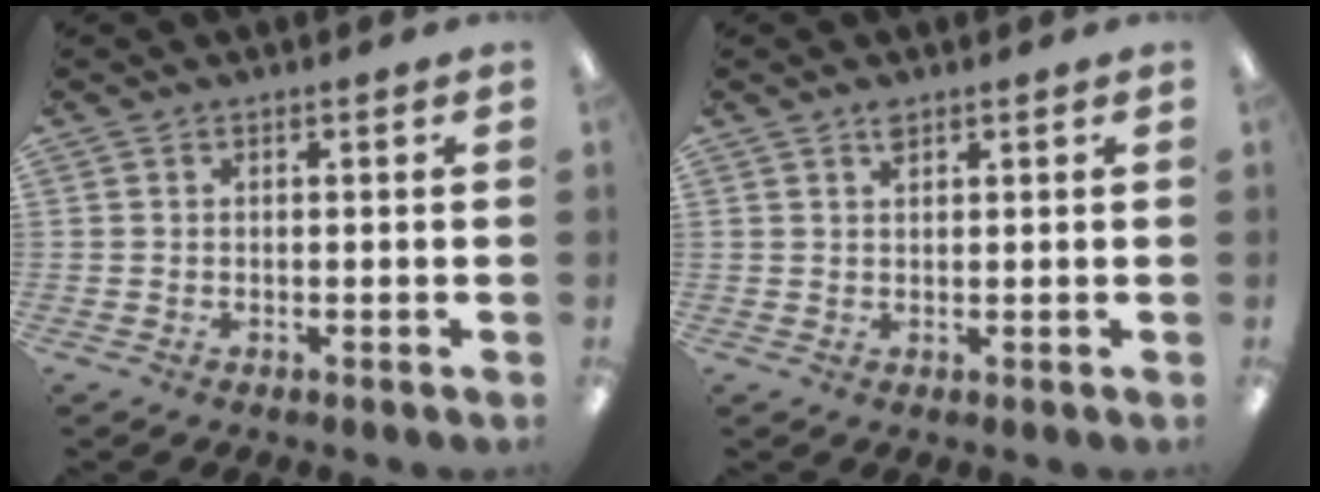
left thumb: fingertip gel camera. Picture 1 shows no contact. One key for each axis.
{"total": 1.8, "fx": 1.3, "fy": 0.7, "fz": 1.0, "tx": -0.015, "ty": -0.001, "tz": 0.021}